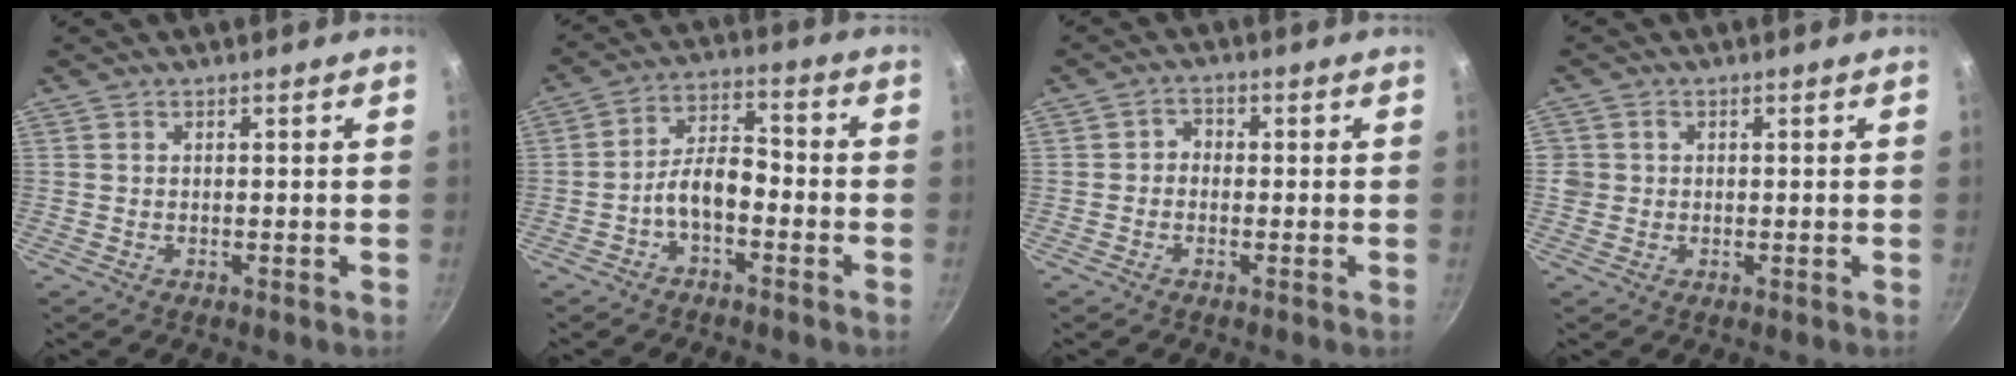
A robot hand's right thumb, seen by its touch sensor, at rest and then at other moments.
{"total": 7.2, "force": [-3.1, 3.7, 5.3], "torque": [-0.085, 0.047, -0.061]}
{"total": 2.1, "force": [-0.6, 1.8, 1.0], "torque": [-0.009, 0.011, -0.017]}
{"total": 2.1, "force": [0.0, 2.0, 0.6], "torque": [-0.001, 0.008, -0.002]}